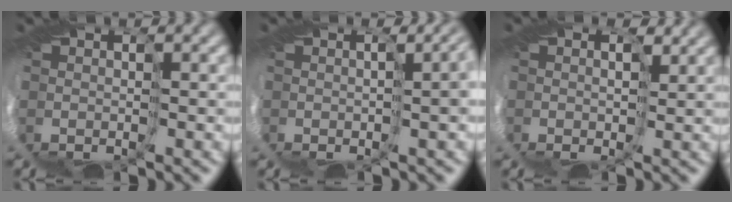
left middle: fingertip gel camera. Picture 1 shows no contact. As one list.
[{"total": 4.3, "force": [-0.7, 1.3, 4.0], "torque": [-0.048, 0.001, 0.002]}, {"total": 1.9, "force": [1.4, 0.8, 1.1], "torque": [-0.032, 0.010, 0.013]}]